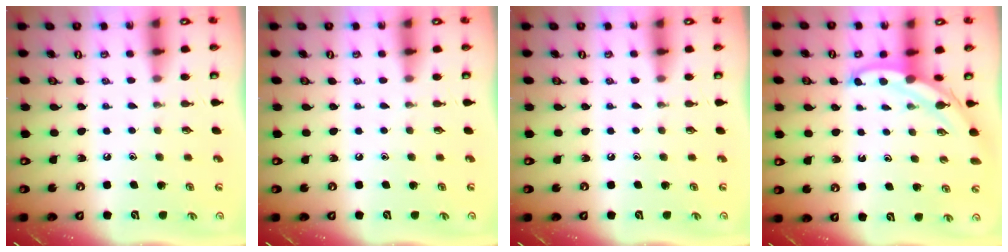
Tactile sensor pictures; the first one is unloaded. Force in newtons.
{"total": 0.0}
{"total": 0.0}
{"total": 5.5, "press": 5.5, "slide": 0.5}